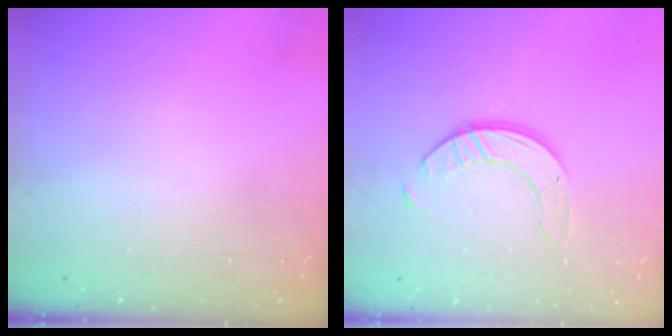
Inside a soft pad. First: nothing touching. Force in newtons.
{"total": 4.2, "press": 4.2, "slide": 0.4}